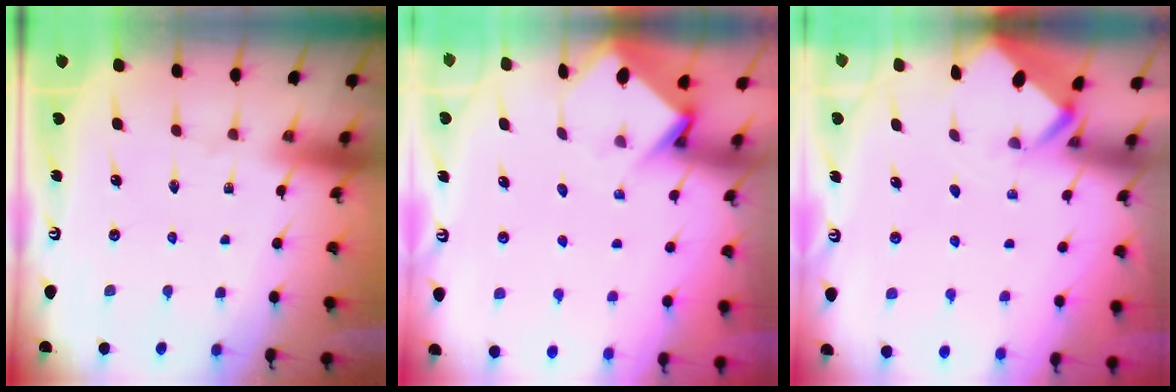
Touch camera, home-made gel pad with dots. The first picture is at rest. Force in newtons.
{"total": 3.6, "press": 3.5, "slide": 0.2}
{"total": 2.2, "press": 2.2, "slide": 0.2}